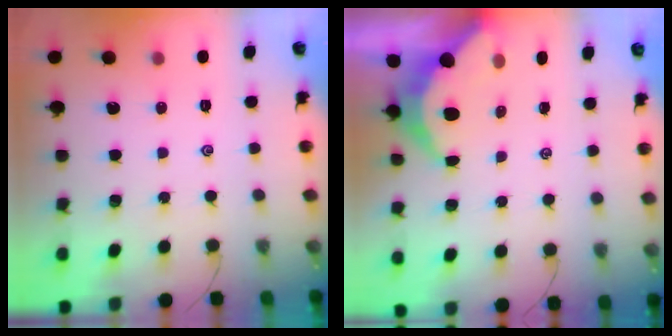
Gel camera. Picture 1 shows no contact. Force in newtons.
{"total": 4.8, "press": 4.8, "slide": 0.6}